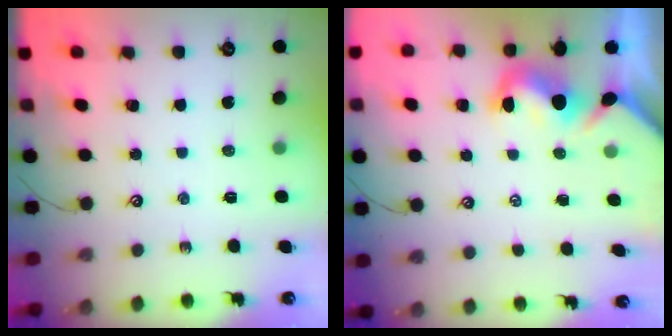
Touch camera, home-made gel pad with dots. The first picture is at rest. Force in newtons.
{"total": 1.9, "press": 1.6, "slide": 1.0}